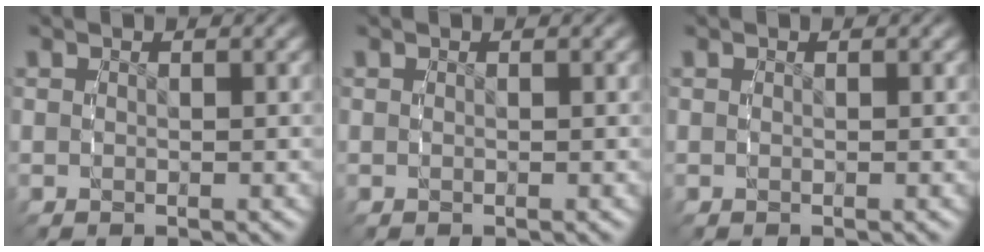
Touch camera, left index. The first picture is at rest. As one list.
[{"total": 0.0}, {"total": 0.0}]